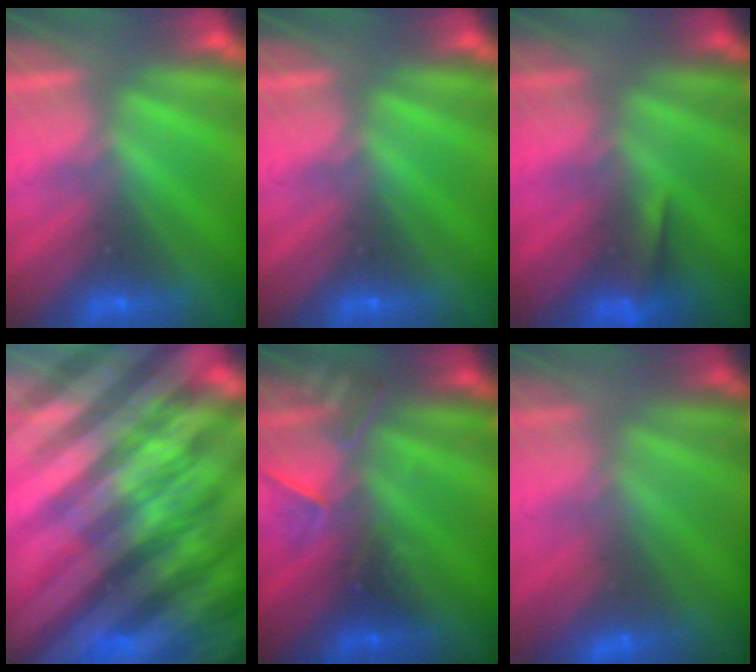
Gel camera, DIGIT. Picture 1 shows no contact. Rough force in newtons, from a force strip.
{"total": 0.0}
{"total": 4.8}
{"total": 7.1}
{"total": 2.3}
{"total": 2.7}